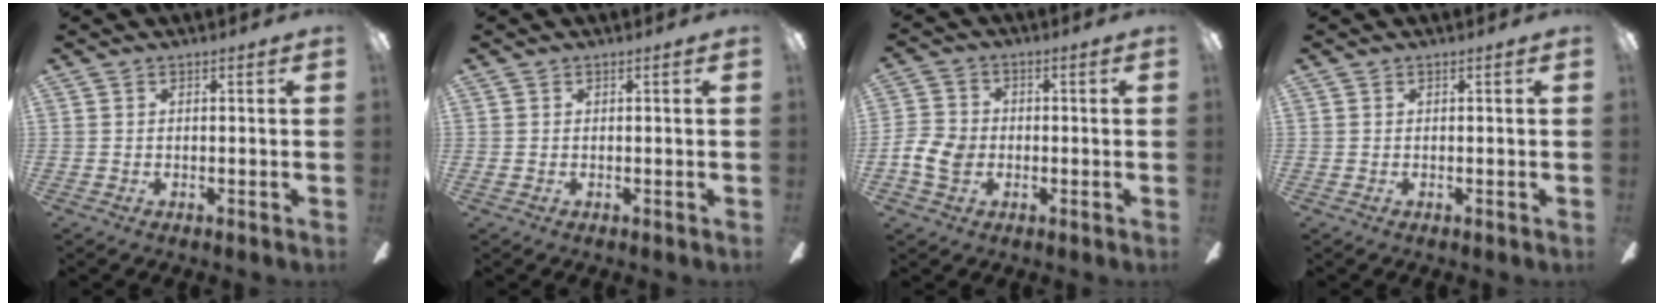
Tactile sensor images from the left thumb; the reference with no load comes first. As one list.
[{"total": 0.0}, {"total": 6.0, "force": [-1.6, 4.9, 3.2], "torque": [-0.075, 0.011, -0.031]}, {"total": 0.0}]